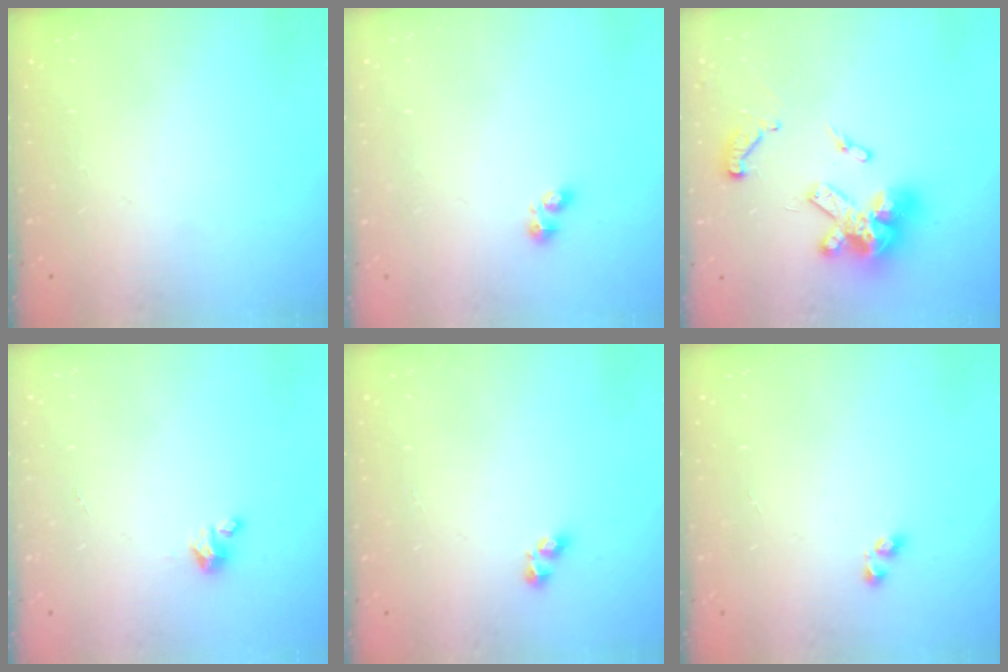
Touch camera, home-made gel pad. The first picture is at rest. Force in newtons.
{"total": 1.9, "press": 1.8, "slide": 0.5}
{"total": 17.4, "press": 17.2, "slide": 2.4}
{"total": 3.2, "press": 3.2, "slide": 0.3}
{"total": 3.8, "press": 3.8, "slide": 0.6}
{"total": 2.9, "press": 2.9, "slide": 0.2}